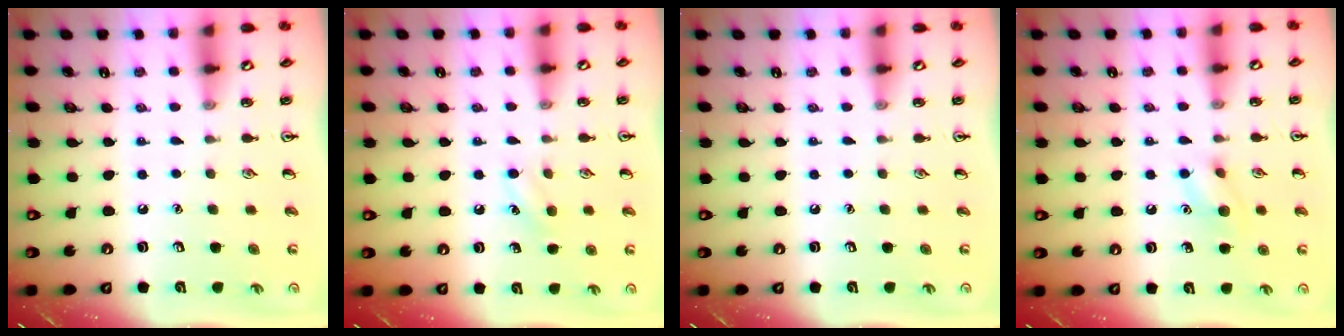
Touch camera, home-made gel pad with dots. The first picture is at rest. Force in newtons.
{"total": 6.2, "press": 5.9, "slide": 2.0}
{"total": 0.0}
{"total": 8.1, "press": 8.0, "slide": 1.2}